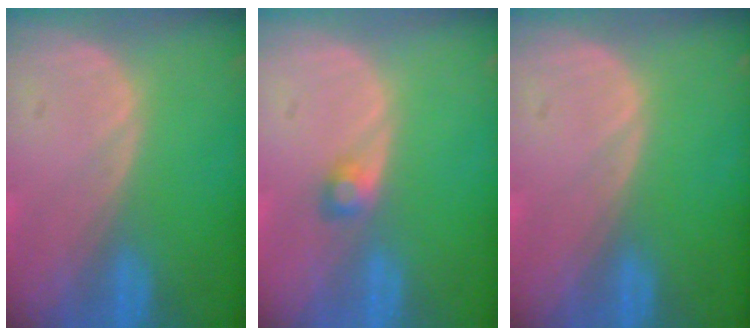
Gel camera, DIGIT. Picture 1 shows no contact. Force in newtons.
{"total": 1.8, "press": 1.7, "slide": 0.3}
{"total": 0.0}